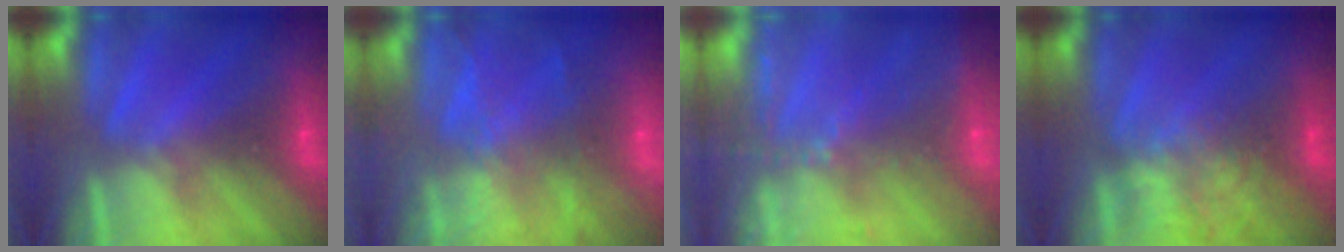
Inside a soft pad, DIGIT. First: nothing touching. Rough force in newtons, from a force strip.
{"total": 5.8}
{"total": 9.3}
{"total": 2.2}